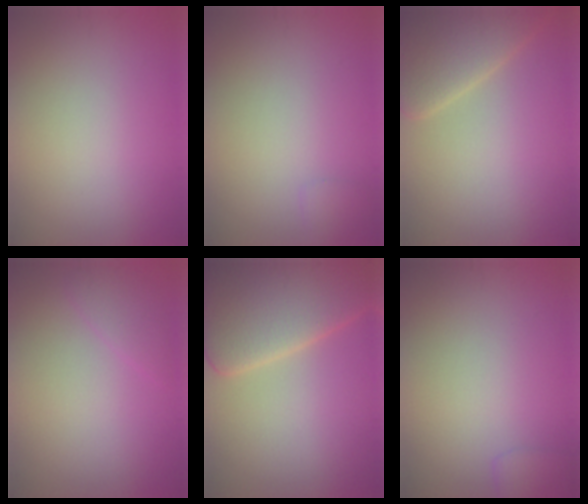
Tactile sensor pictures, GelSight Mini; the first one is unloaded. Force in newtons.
{"total": 0.7, "press": 0.7, "slide": 0.0}
{"total": 6.3, "press": 6.3, "slide": 0.5}
{"total": 1.5, "press": 1.5, "slide": 0.1}
{"total": 12.2, "press": 12.1, "slide": 0.8}
{"total": 1.5, "press": 1.5, "slide": 0.1}